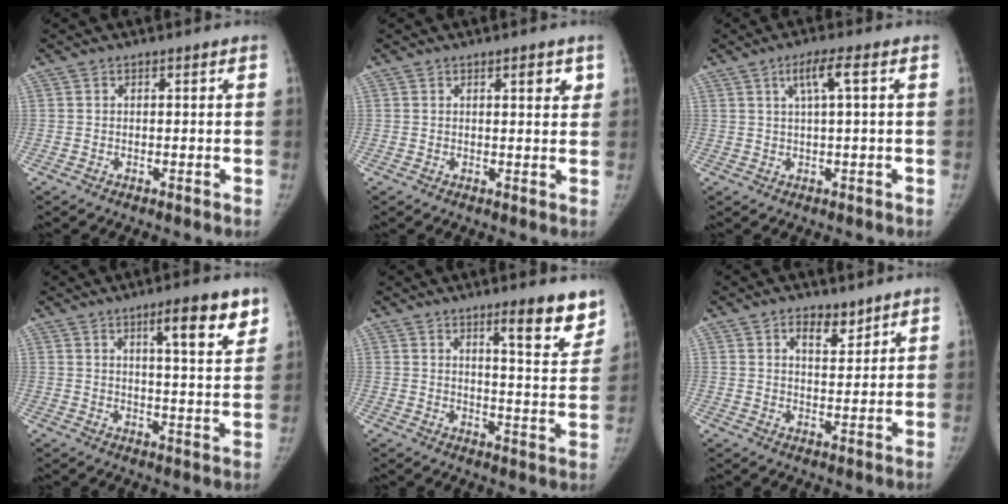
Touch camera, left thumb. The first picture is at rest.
{"total": 3.1, "force": [1.7, 1.0, 2.4], "torque": [-0.017, -0.007, 0.021]}
{"total": 4.4, "force": [1.5, 0.2, 4.1], "torque": [-0.085, 0.009, 0.031]}
{"total": 10.1, "force": [5.9, 1.9, 7.9], "torque": [-0.095, -0.032, 0.084]}
{"total": 10.7, "force": [7.3, 1.9, 7.6], "torque": [-0.069, -0.050, 0.101]}
{"total": 4.7, "force": [3.3, 2.3, 2.4], "torque": [-0.016, -0.022, 0.055]}